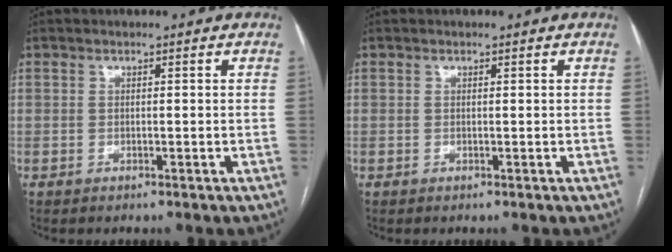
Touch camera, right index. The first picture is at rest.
{"total": 0.0}